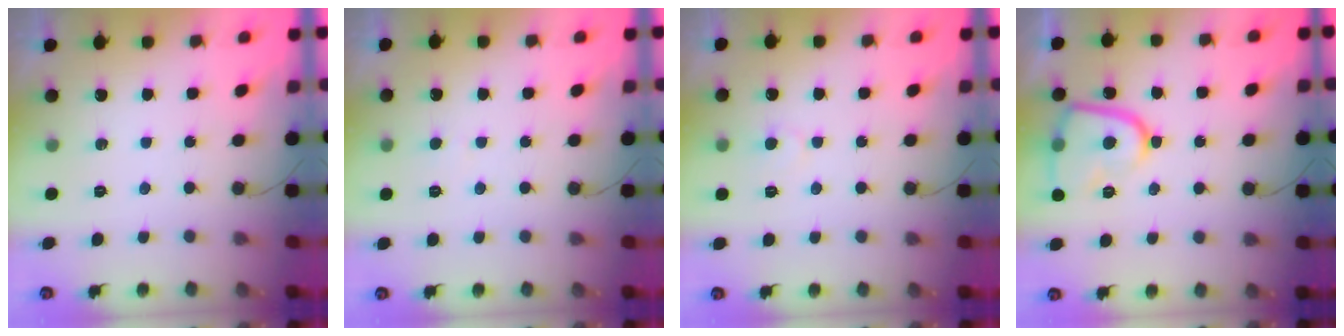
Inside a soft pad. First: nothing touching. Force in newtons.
{"total": 2.0, "press": 2.0, "slide": 0.1}
{"total": 6.1, "press": 6.1, "slide": 0.4}
{"total": 13.8, "press": 13.7, "slide": 1.4}